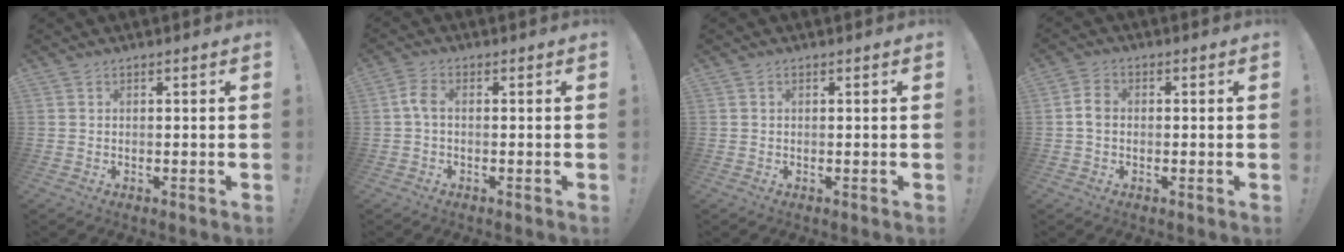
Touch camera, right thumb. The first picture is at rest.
{"total": 4.1, "force": [-0.1, 2.0, 3.6], "torque": [-0.073, 0.010, 0.000]}
{"total": 0.0}
{"total": 4.0, "force": [-0.1, 2.9, 2.8], "torque": [-0.039, 0.009, -0.001]}